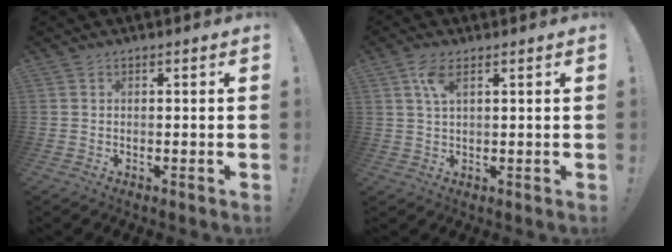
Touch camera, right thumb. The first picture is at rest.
{"total": 4.8, "force": [2.2, 1.9, 3.9], "torque": [-0.065, -0.004, 0.035]}